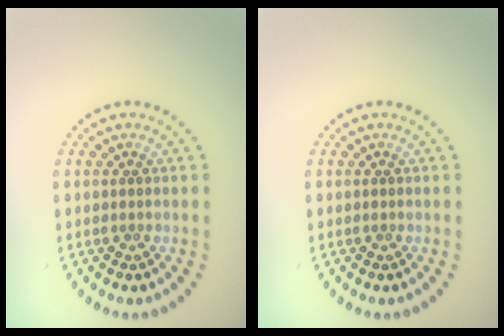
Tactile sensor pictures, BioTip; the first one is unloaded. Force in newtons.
{"total": 0.0}